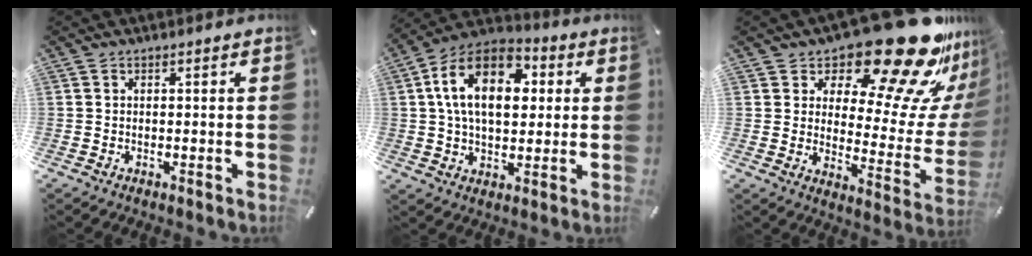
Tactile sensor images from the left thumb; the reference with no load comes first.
{"total": 16.3, "force": [3.8, 10.6, 11.8], "torque": [-0.217, 0.000, 0.061]}
{"total": 25.9, "force": [18.3, 9.5, 15.8], "torque": [-0.192, -0.145, 0.292]}